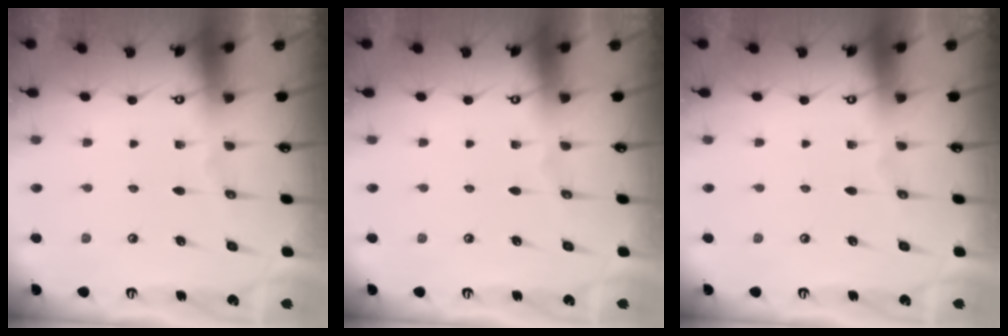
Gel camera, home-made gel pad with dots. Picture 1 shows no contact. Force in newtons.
{"total": 0.0}
{"total": 0.0}